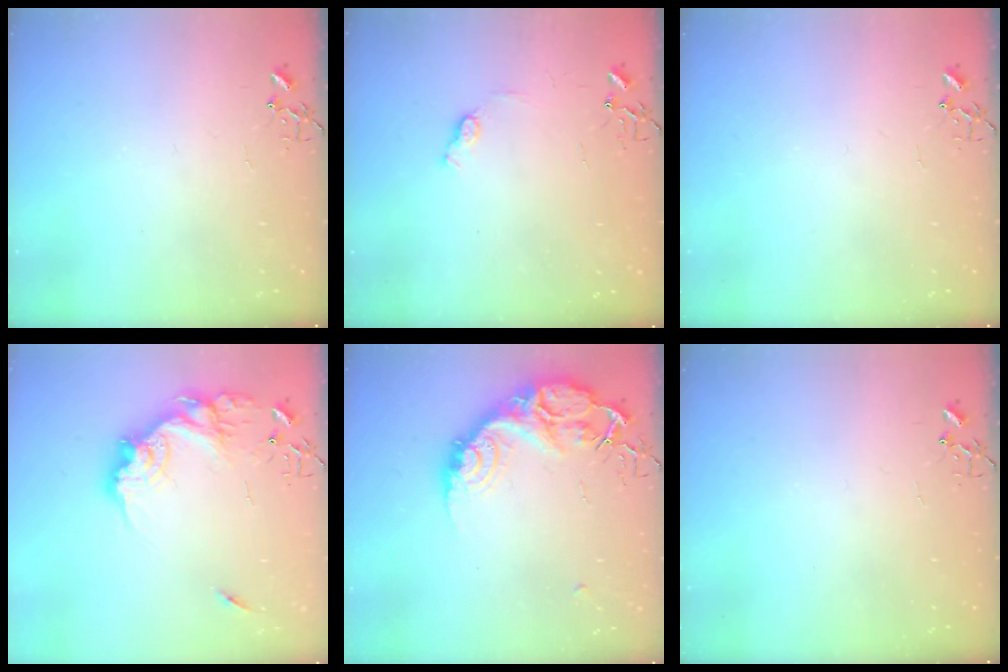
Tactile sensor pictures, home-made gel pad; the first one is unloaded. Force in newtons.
{"total": 6.8, "press": 6.8, "slide": 0.8}
{"total": 0.0}
{"total": 18.4, "press": 18.3, "slide": 1.7}
{"total": 16.4, "press": 16.3, "slide": 1.2}
{"total": 0.0}